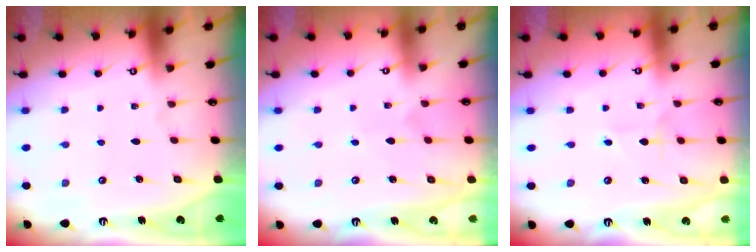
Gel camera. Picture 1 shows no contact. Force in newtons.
{"total": 1.9, "press": 1.9, "slide": 0.2}
{"total": 1.4, "press": 1.4, "slide": 0.1}